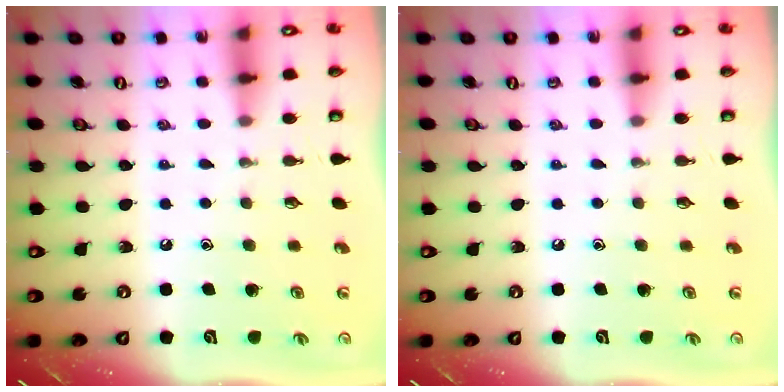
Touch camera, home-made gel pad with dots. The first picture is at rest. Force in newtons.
{"total": 0.0}